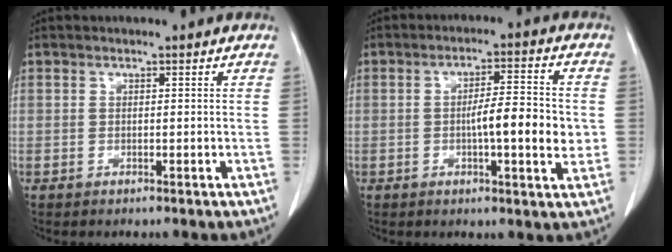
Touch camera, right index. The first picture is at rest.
{"total": 8.4, "force": [-0.9, 1.3, 8.2], "torque": [-0.129, 0.005, -0.017]}